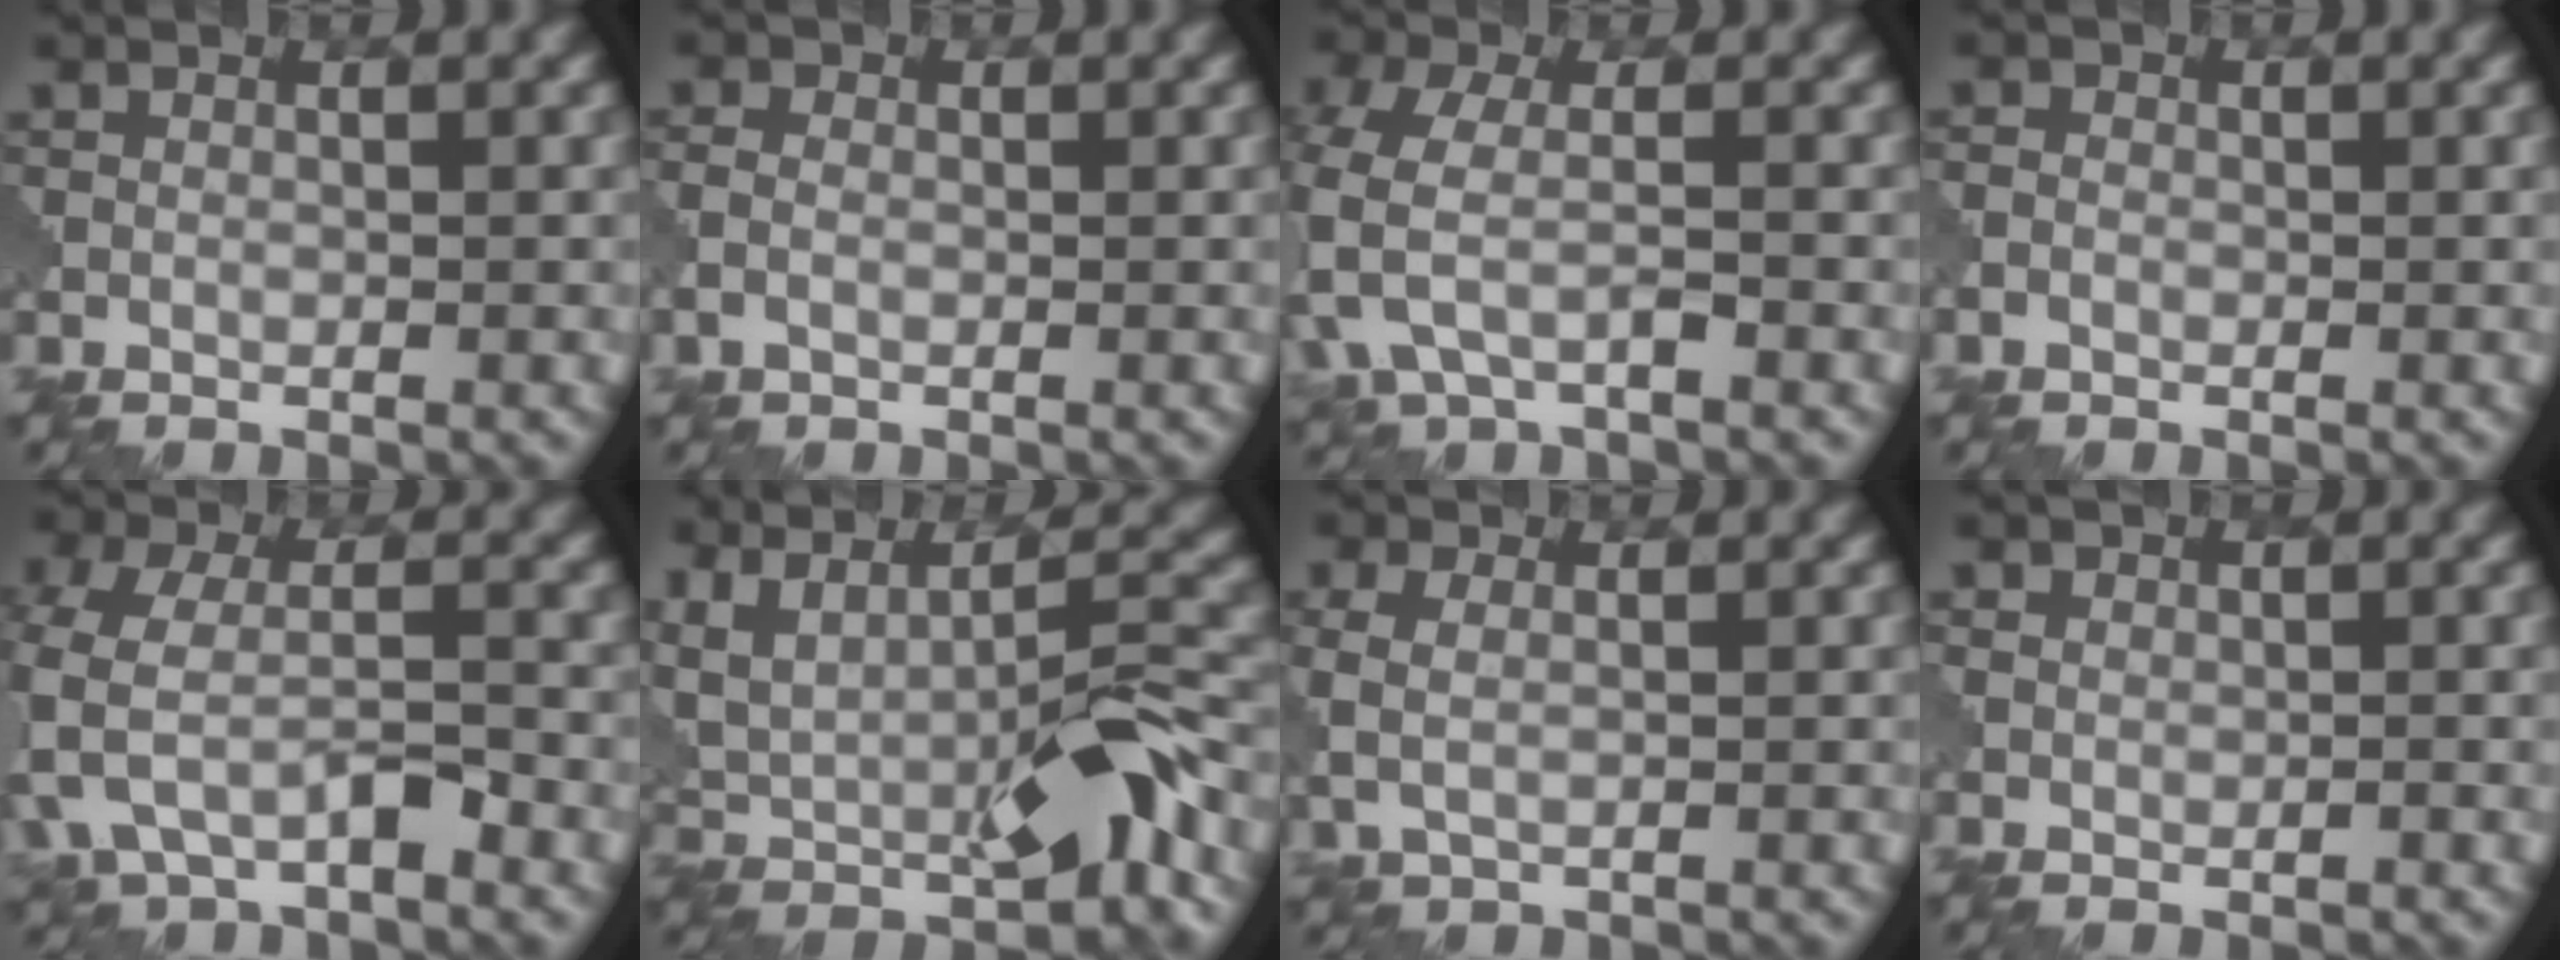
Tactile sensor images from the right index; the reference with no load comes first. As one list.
[{"total": 1.4, "force": [-0.4, 1.1, 0.9], "torque": [-0.020, 0.003, -0.014]}, {"total": 5.2, "force": [-2.0, 2.5, 4.0], "torque": [-0.109, -0.004, -0.049]}, {"total": 1.1, "force": [-0.5, 0.9, 0.4], "torque": [-0.005, -0.002, -0.009]}, {"total": 6.5, "force": [-2.8, 3.3, 4.8], "torque": [-0.117, -0.006, -0.060]}, {"total": 10.2, "force": [0.2, 4.3, 9.2], "torque": [-0.163, -0.012, 0.007]}, {"total": 2.8, "force": [0.2, 1.8, 2.1], "torque": [-0.057, 0.000, 0.006]}, {"total": 1.5, "force": [0.5, 1.3, 0.5], "torque": [-0.007, -0.001, 0.004]}]